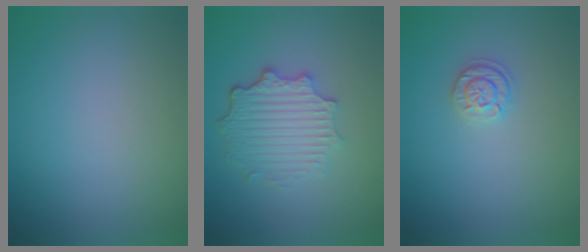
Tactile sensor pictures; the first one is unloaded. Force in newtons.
{"total": 4.6, "press": 3.6, "slide": 2.8}
{"total": 1.8, "press": 1.7, "slide": 0.4}